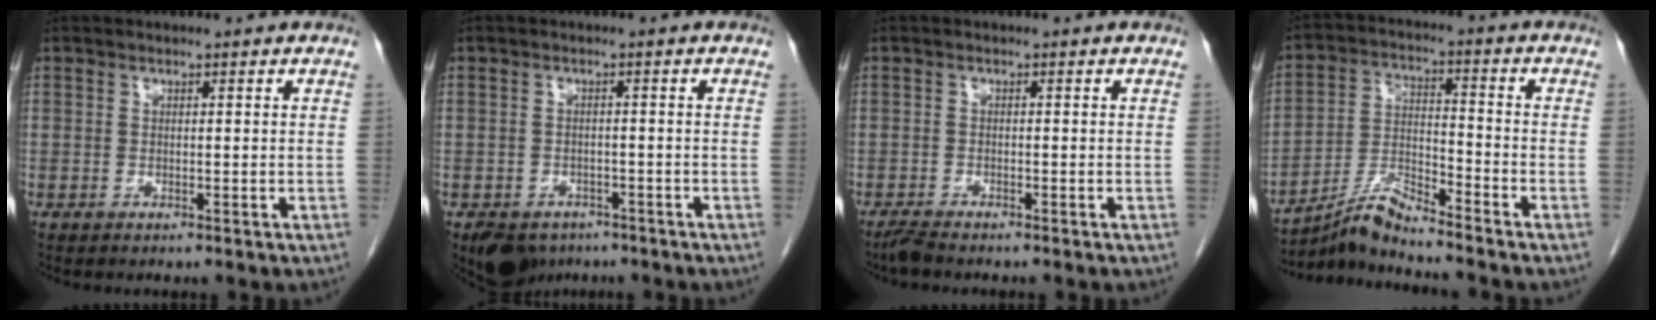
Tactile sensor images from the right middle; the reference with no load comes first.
{"total": 6.2, "force": [-4.4, 4.1, 1.6], "torque": [-0.020, 0.001, -0.062]}
{"total": 1.7, "force": [-1.6, 0.1, 0.8], "torque": [-0.025, -0.006, -0.032]}
{"total": 5.2, "force": [-4.8, -0.9, 1.9], "torque": [-0.047, -0.008, -0.092]}